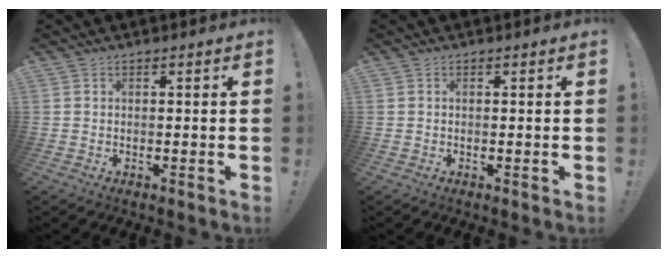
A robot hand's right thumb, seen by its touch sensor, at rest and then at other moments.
{"total": 0.0}